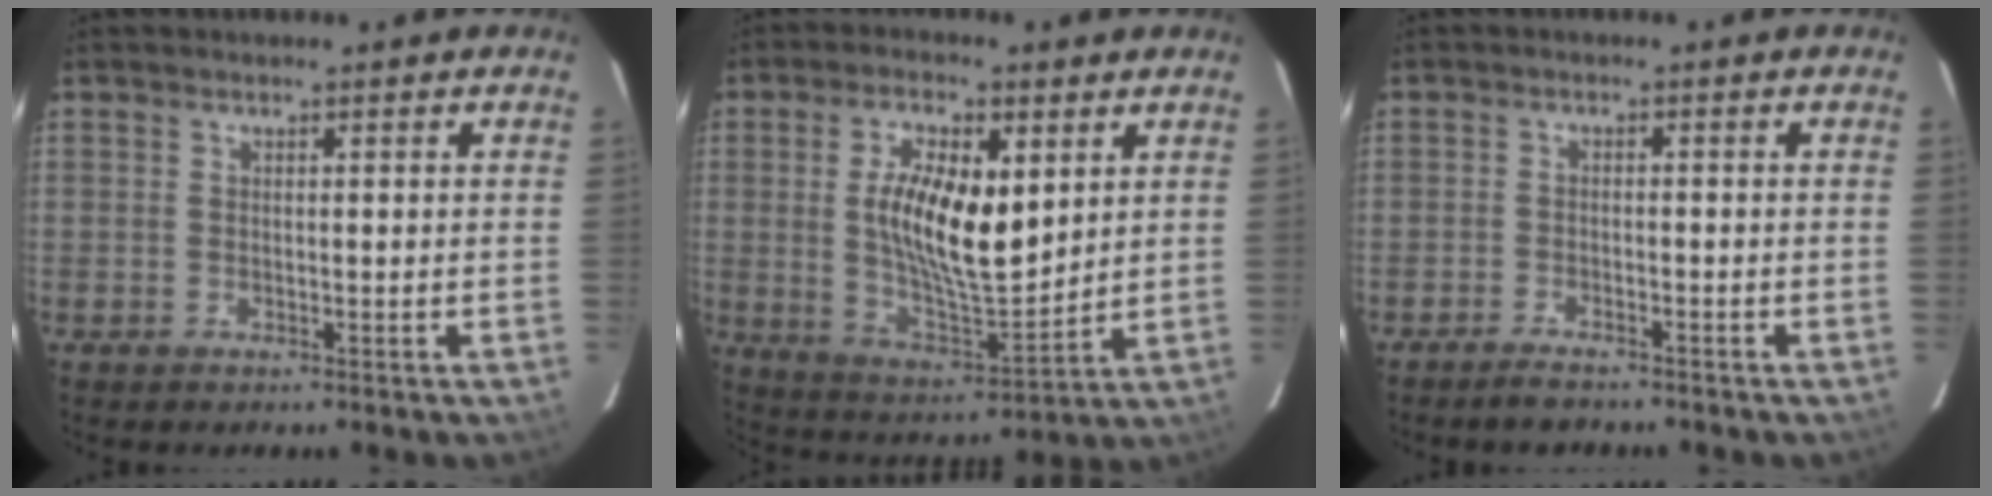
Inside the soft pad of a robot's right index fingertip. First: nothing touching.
{"total": 14.4, "force": [3.4, 5.3, 12.9], "torque": [-0.240, -0.004, 0.067]}
{"total": 3.2, "force": [-2.9, 0.5, 1.2], "torque": [-0.037, -0.004, -0.053]}